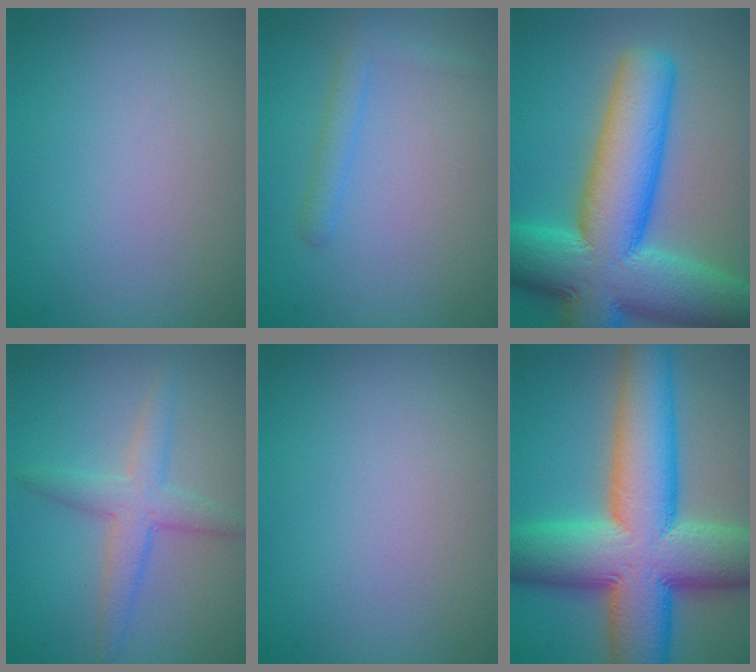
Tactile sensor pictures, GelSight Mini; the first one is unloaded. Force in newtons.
{"total": 1.7, "press": 1.7, "slide": 0.1}
{"total": 14.9, "press": 14.9, "slide": 0.6}
{"total": 3.2, "press": 3.2, "slide": 0.2}
{"total": 0.0}
{"total": 15.8, "press": 15.8, "slide": 0.3}